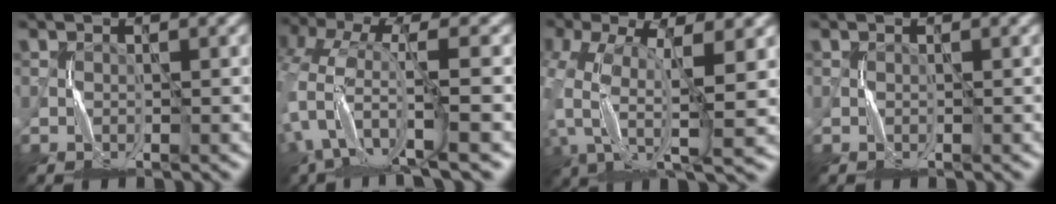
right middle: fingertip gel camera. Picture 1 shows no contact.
{"total": 7.4, "force": [-3.2, 2.2, 6.3], "torque": [-0.129, -0.007, -0.069]}
{"total": 9.0, "force": [-1.6, 4.1, 7.9], "torque": [-0.175, 0.000, -0.039]}
{"total": 0.0}